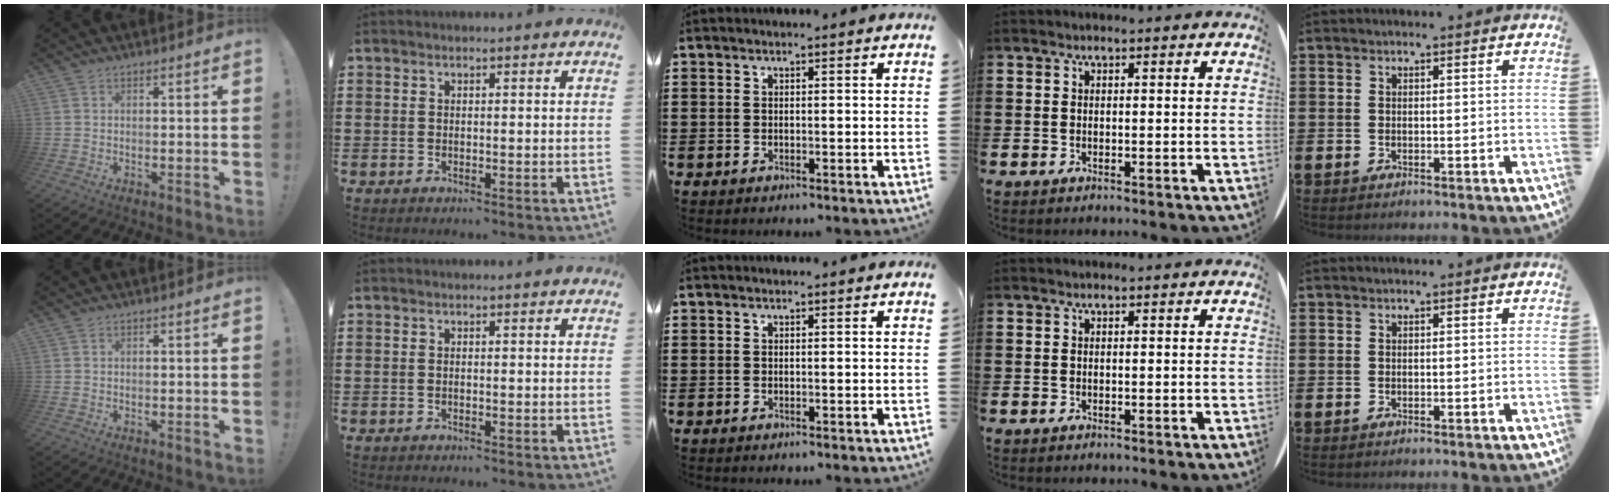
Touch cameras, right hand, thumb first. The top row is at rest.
{}